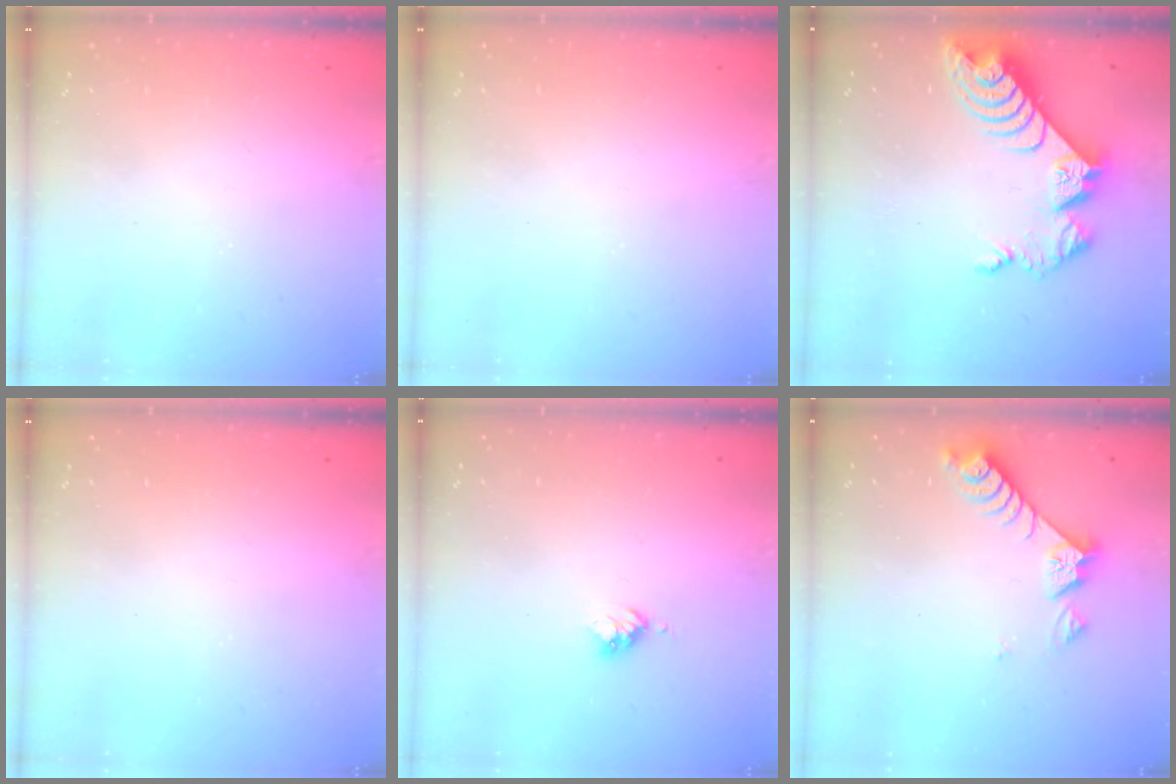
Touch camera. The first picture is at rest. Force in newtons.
{"total": 0.0}
{"total": 9.9, "press": 9.9, "slide": 0.8}
{"total": 0.0}
{"total": 3.0, "press": 2.9, "slide": 0.4}
{"total": 7.4, "press": 7.4, "slide": 0.4}